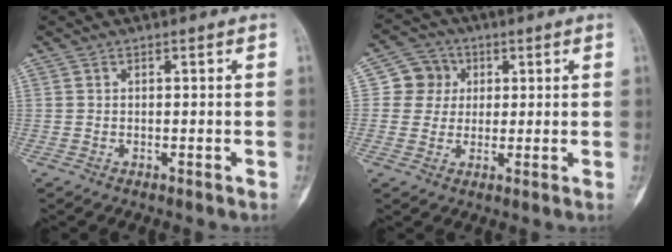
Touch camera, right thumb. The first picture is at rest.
{"total": 6.2, "force": [1.4, 6.0, 1.2], "torque": [0.021, 0.006, 0.017]}